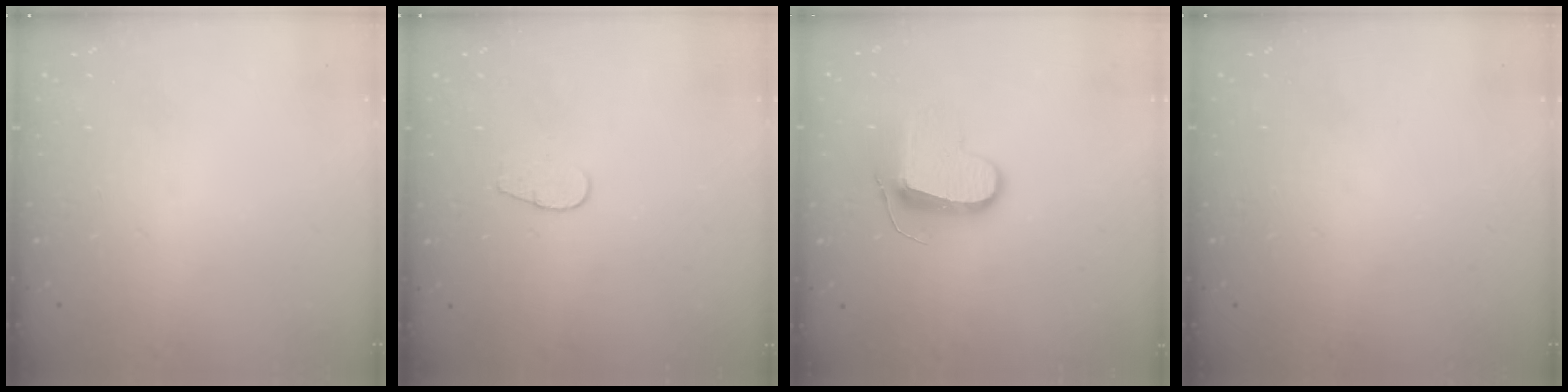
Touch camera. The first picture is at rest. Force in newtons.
{"total": 4.4, "press": 4.4, "slide": 0.3}
{"total": 9.8, "press": 9.8, "slide": 0.5}
{"total": 0.0}